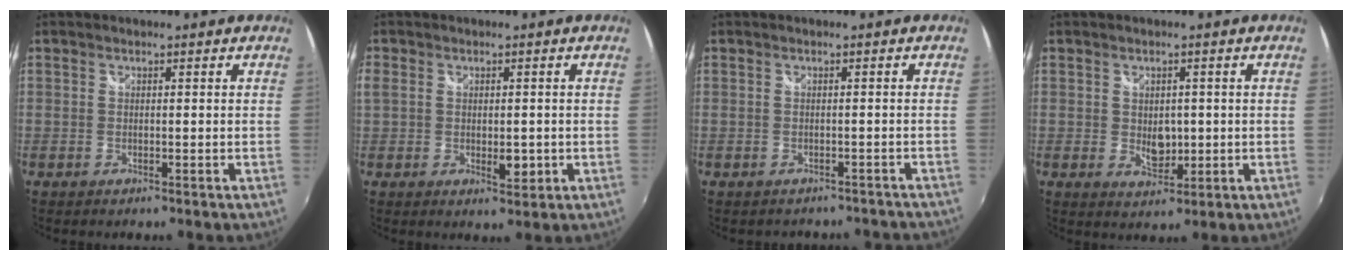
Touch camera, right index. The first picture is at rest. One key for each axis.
{"total": 6.2, "fx": -0.3, "fy": 3.9, "fz": 4.8, "tx": -0.092, "ty": -0.008, "tz": -0.004}
{"total": 7.0, "fx": -6.3, "fy": 2.4, "fz": 1.8, "tx": -0.032, "ty": -0.013, "tz": -0.068}
{"total": 3.9, "fx": 0.0, "fy": 2.9, "fz": 2.7, "tx": -0.039, "ty": -0.006, "tz": 0.003}